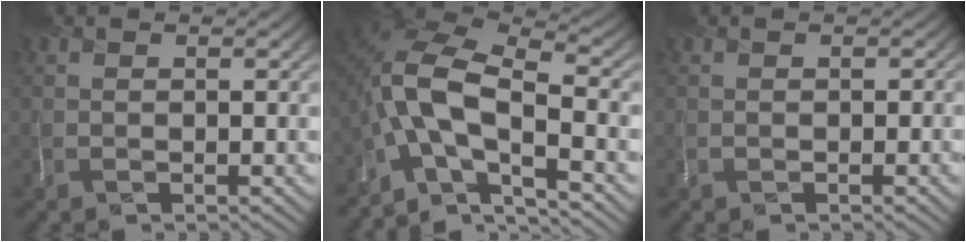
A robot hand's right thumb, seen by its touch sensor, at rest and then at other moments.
{"total": 12.4, "force": [-4.5, 5.4, 10.1], "torque": [-0.202, -0.010, -0.089]}
{"total": 0.0}